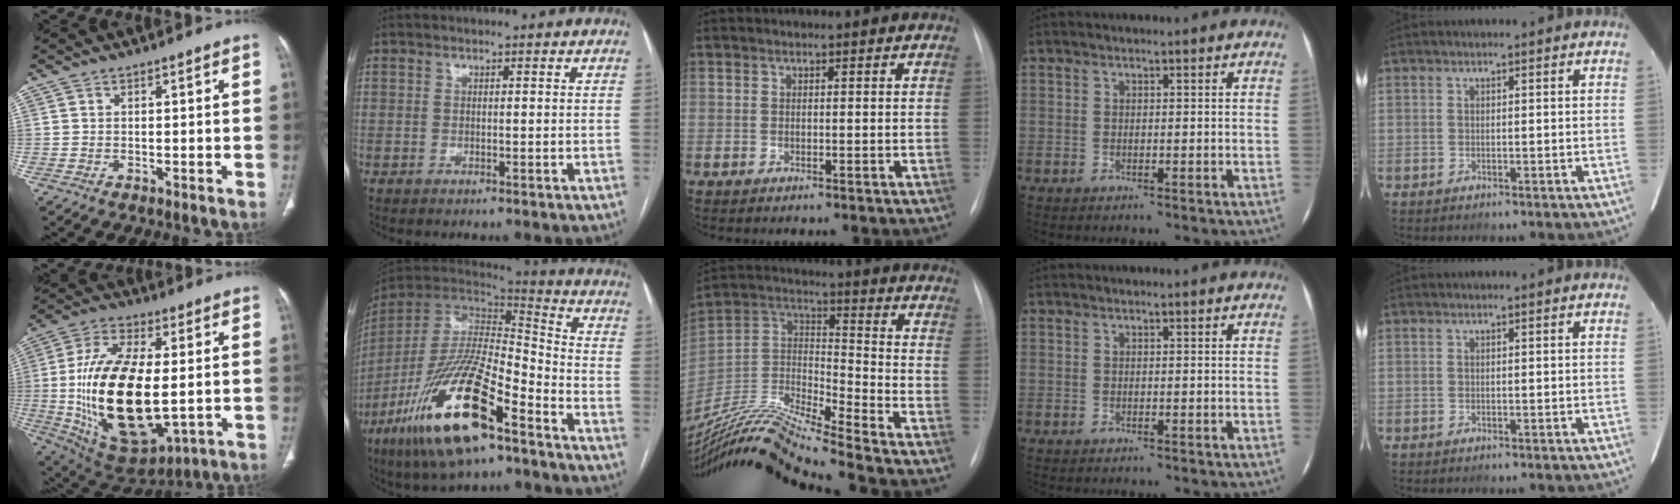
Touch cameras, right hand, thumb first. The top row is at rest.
{"thumb": {"total": 24.6, "force": [-1.2, 11.6, 21.6], "torque": [-0.417, -0.014, 0.000]}, "index": {"total": 23.1, "force": [-13.4, 5.6, 17.9], "torque": [-0.362, -0.042, -0.244]}, "middle": {"total": 18.5, "force": [-16.5, -1.8, 8.3], "torque": [-0.179, -0.001, -0.307]}}